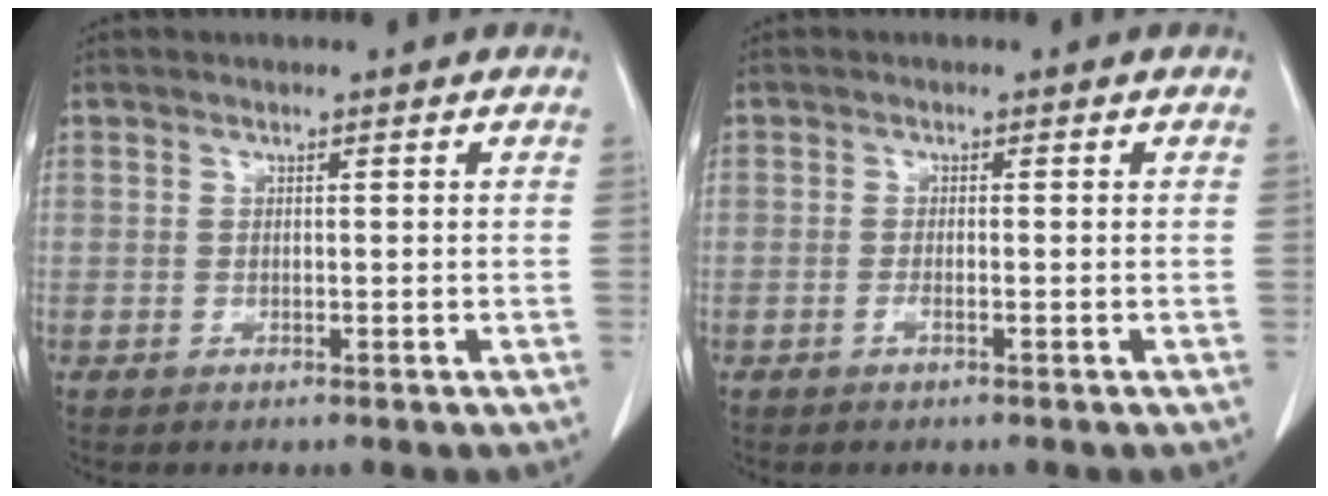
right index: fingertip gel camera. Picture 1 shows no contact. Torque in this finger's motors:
{"motor_torque": [0.13, -0.06, 0.02, 0.02]}